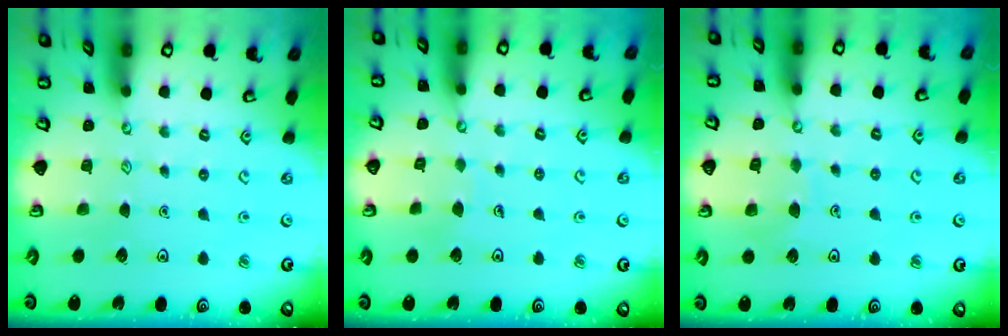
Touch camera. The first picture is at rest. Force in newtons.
{"total": 3.6, "press": 3.6, "slide": 0.2}
{"total": 6.4, "press": 6.3, "slide": 0.7}